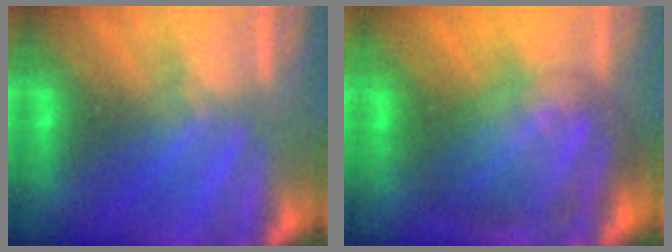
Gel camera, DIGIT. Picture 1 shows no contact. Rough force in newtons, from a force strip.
{"total": 6.9}